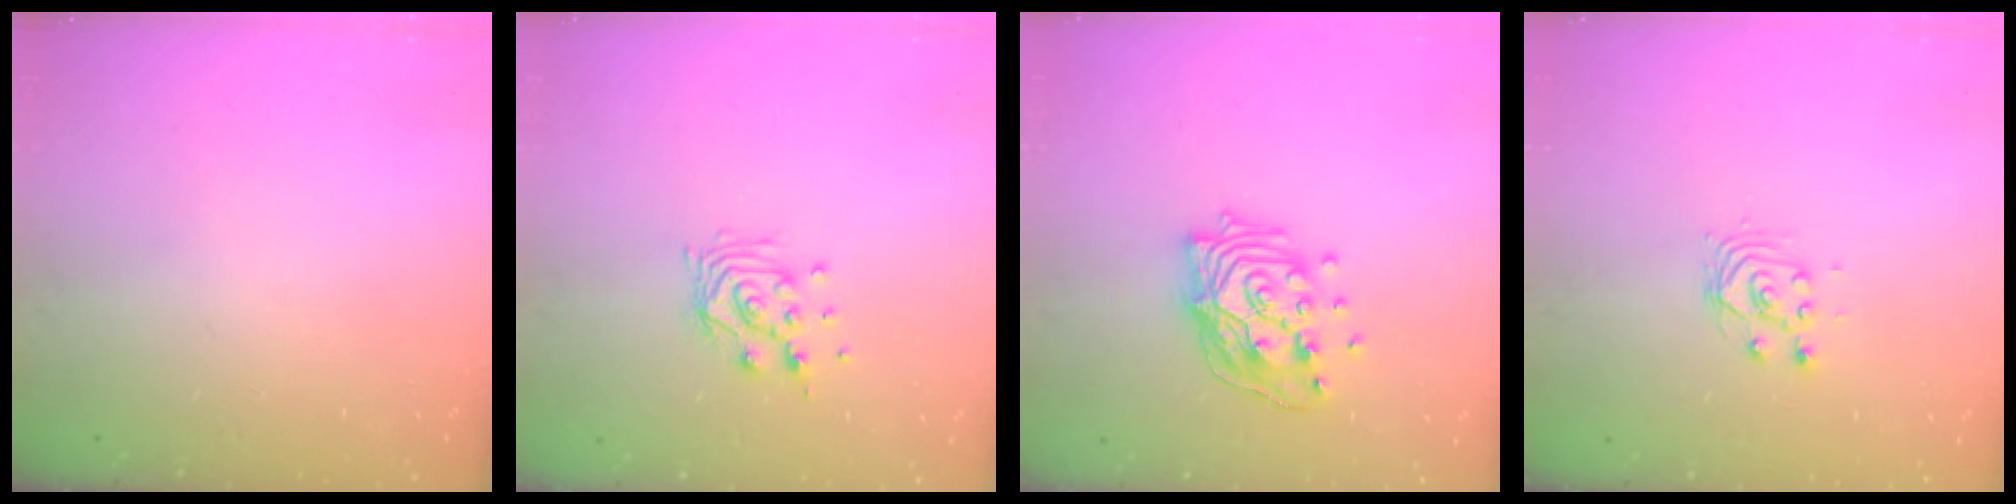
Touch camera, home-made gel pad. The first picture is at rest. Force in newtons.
{"total": 9.3, "press": 9.3, "slide": 0.4}
{"total": 16.5, "press": 16.1, "slide": 3.6}
{"total": 3.1, "press": 3.0, "slide": 0.3}